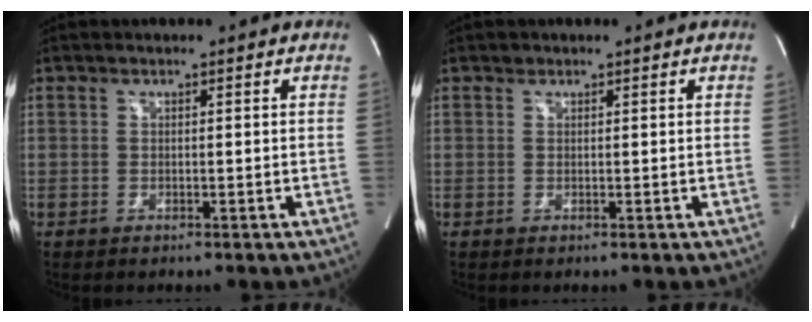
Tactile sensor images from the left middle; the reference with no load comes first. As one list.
[{"total": 0.8, "force": [0.6, 0.5, 0.0], "torque": [0.001, 0.000, 0.007]}]